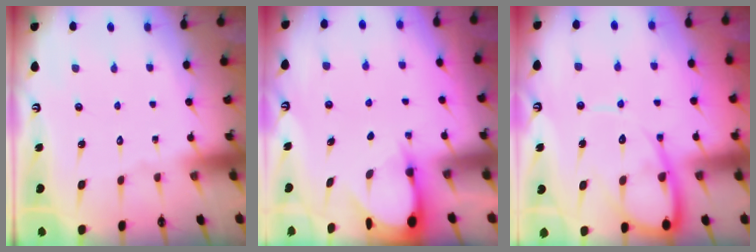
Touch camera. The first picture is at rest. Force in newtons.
{"total": 3.5, "press": 3.4, "slide": 0.4}
{"total": 10.2, "press": 10.1, "slide": 1.0}